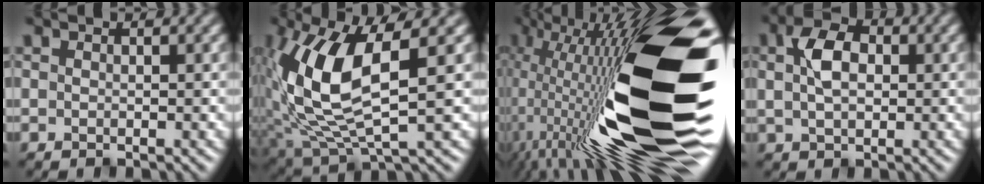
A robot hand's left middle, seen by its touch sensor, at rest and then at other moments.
{"total": 9.4, "force": [1.7, 3.4, 8.6], "torque": [-0.192, -0.005, 0.037]}
{"total": 20.6, "force": [-0.3, 6.3, 19.6], "torque": [-0.347, 0.021, -0.022]}
{"total": 3.6, "force": [0.7, 2.3, 2.7], "torque": [-0.054, 0.008, 0.009]}